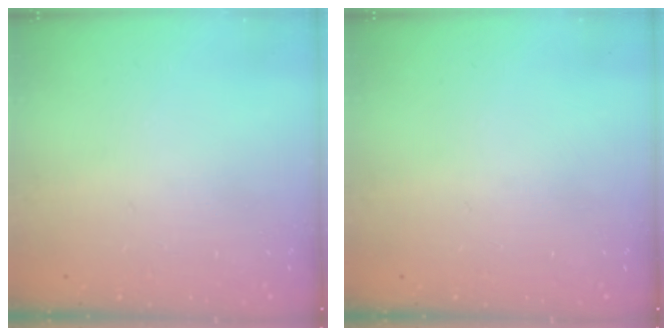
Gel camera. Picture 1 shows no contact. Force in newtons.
{"total": 0.0}